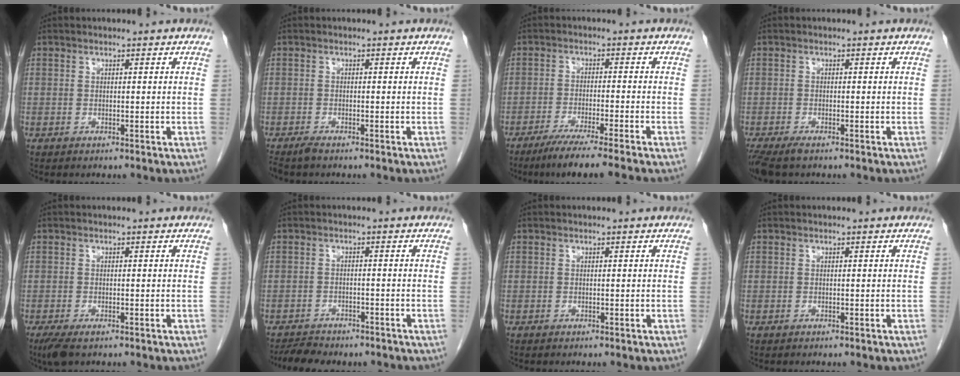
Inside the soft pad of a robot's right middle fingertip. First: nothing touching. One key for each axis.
{"total": 1.5, "fx": -1.3, "fy": 0.1, "fz": 0.7, "tx": -0.020, "ty": -0.005, "tz": -0.024}
{"total": 8.3, "fx": -6.6, "fy": -1.3, "fz": 4.9, "tx": -0.069, "ty": -0.024, "tz": -0.106}
{"total": 3.9, "fx": -2.9, "fy": 1.0, "fz": 2.3, "tx": -0.046, "ty": -0.012, "tz": -0.049}
{"total": 3.1, "fx": -2.0, "fy": 0.9, "fz": 2.2, "tx": -0.044, "ty": -0.009, "tz": -0.033}
{"total": 5.6, "fx": -4.9, "fy": 1.9, "fz": 1.8, "tx": -0.030, "ty": -0.007, "tz": -0.072}
{"total": 0.0}
{"total": 0.0}